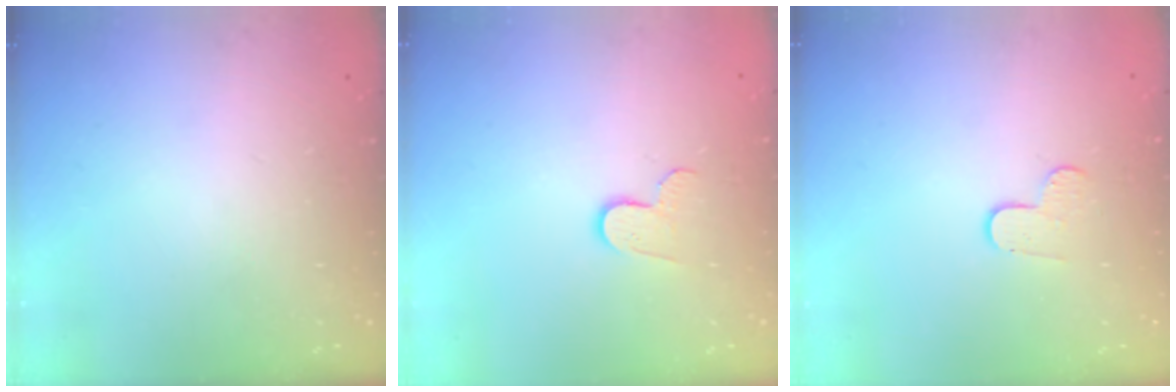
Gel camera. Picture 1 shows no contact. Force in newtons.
{"total": 6.3, "press": 6.3, "slide": 0.5}
{"total": 6.2, "press": 6.2, "slide": 0.6}